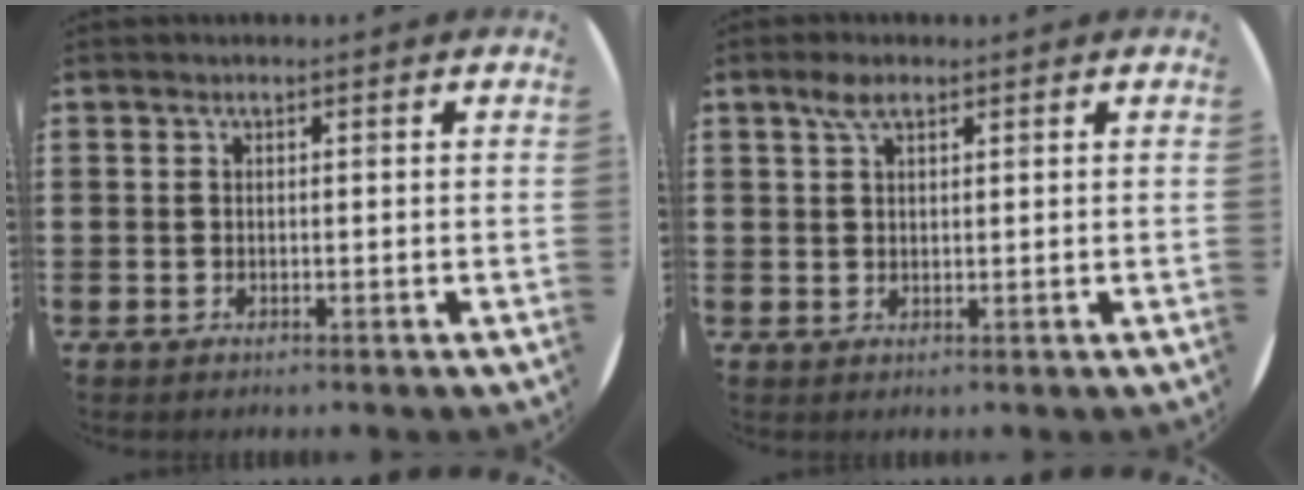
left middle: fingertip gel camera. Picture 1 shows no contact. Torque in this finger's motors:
{"motor_torque": [0.38, -0.36, 0.06, 0.03]}